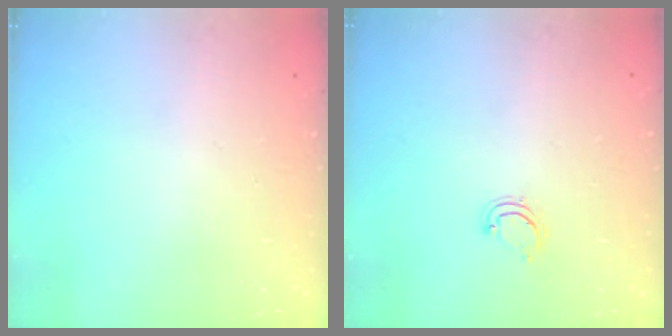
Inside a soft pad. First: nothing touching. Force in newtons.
{"total": 3.9, "press": 3.9, "slide": 0.4}